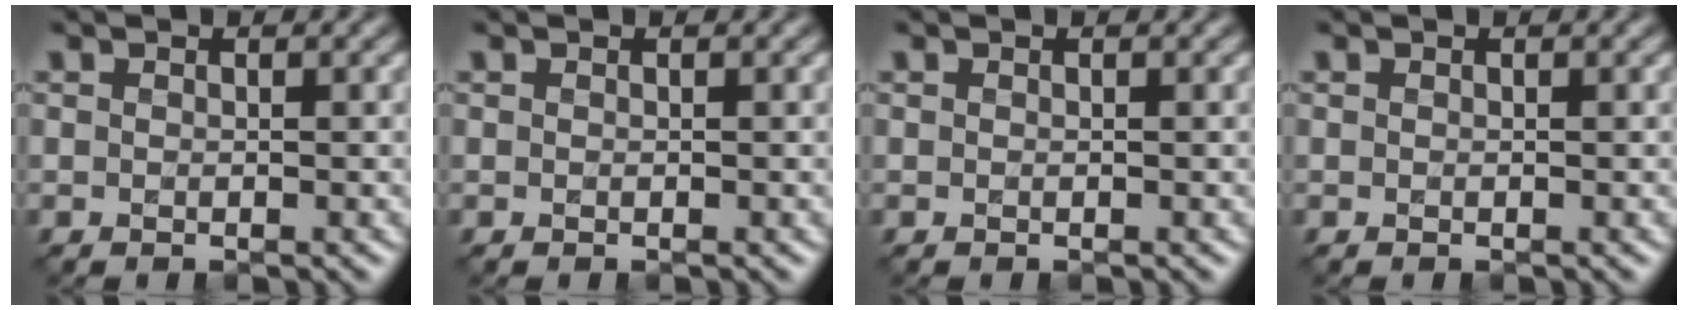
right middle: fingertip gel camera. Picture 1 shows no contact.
{"total": 0.0}
{"total": 0.0}
{"total": 0.0}